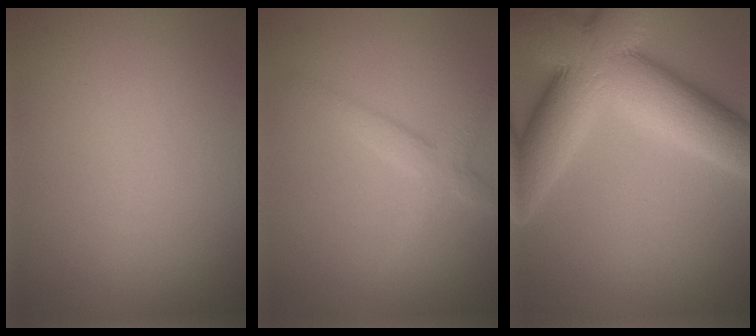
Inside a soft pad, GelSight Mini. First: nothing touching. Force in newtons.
{"total": 2.5, "press": 2.5, "slide": 0.2}
{"total": 14.1, "press": 14.1, "slide": 0.4}